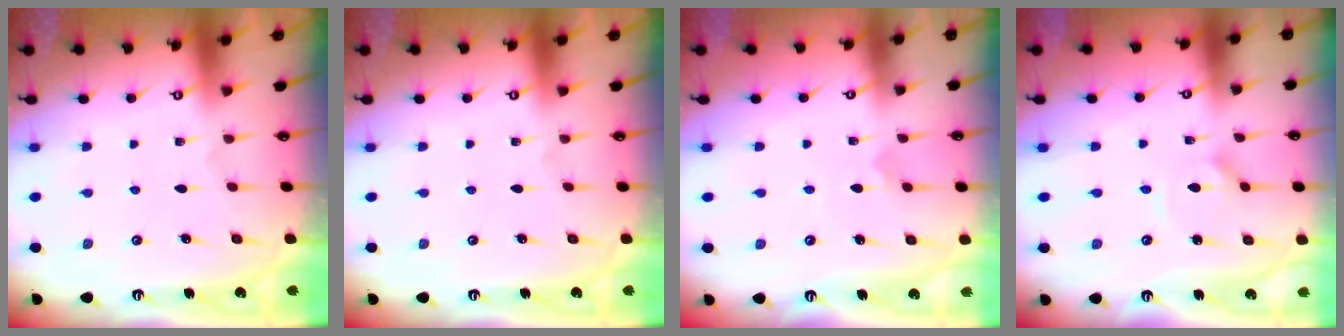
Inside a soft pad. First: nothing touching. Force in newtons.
{"total": 0.0}
{"total": 2.7, "press": 2.7, "slide": 0.3}
{"total": 2.7, "press": 2.7, "slide": 0.4}